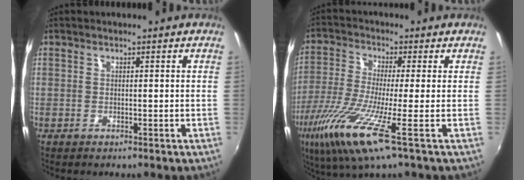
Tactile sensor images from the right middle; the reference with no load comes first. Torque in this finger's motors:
{"motor_torque": [1.66, -0.48, 0.36, 0.21]}